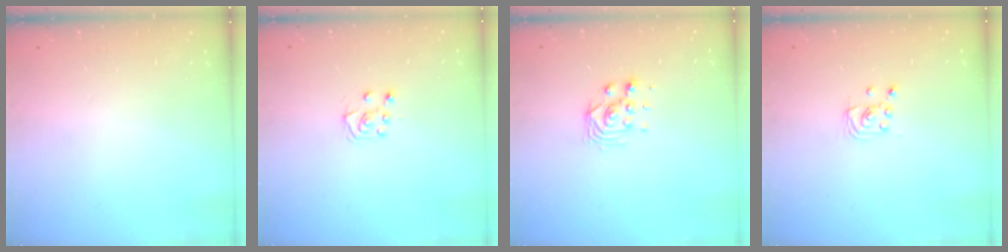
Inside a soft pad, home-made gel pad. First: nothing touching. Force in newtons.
{"total": 5.8, "press": 5.8, "slide": 0.8}
{"total": 3.9, "press": 3.8, "slide": 0.8}
{"total": 2.0, "press": 2.0, "slide": 0.2}